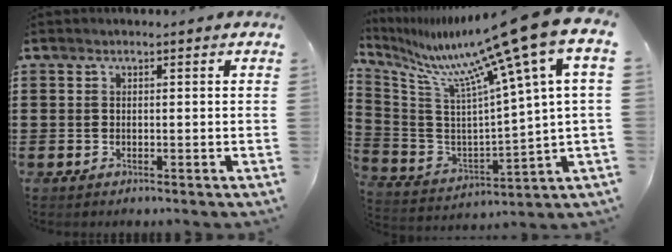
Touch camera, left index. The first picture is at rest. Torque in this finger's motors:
{"motor_torque": [1.11, -1.03, 1.05, 0.21]}